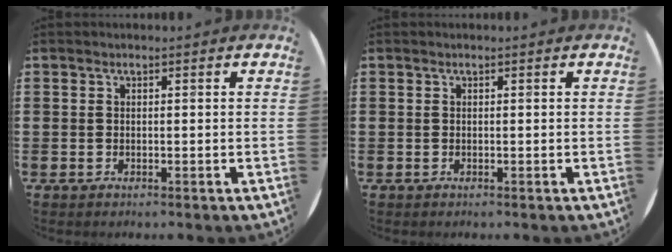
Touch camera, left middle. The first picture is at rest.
{"total": 0.0}